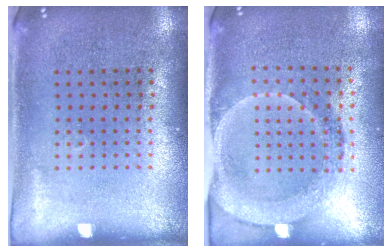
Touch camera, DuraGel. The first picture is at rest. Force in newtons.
{"total": 1.8, "press": 1.7, "slide": 0.7}